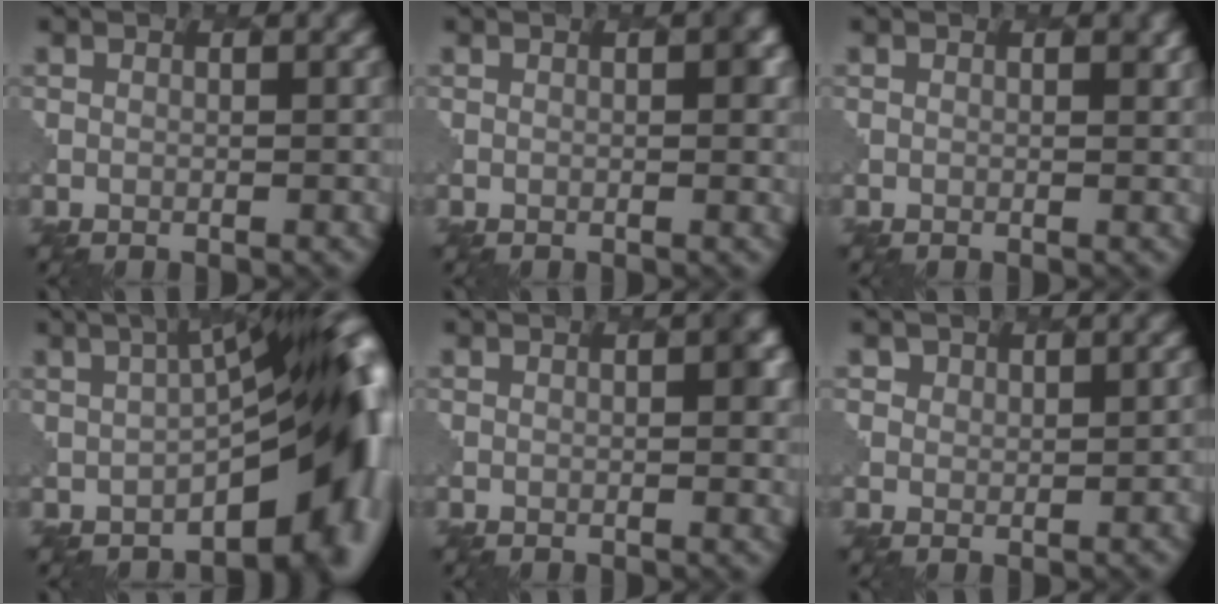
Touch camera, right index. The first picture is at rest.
{"total": 1.3, "force": [0.1, 0.4, 1.3], "torque": [-0.015, 0.003, -0.002]}
{"total": 0.7, "force": [0.3, 0.4, 0.4], "torque": [-0.002, -0.001, 0.003]}
{"total": 16.1, "force": [-3.7, 6.9, 14.1], "torque": [-0.146, -0.011, -0.041]}
{"total": 1.7, "force": [0.3, 0.5, 1.7], "torque": [-0.020, 0.002, -0.001]}
{"total": 2.4, "force": [1.2, 1.9, 0.7], "torque": [0.001, -0.005, 0.011]}